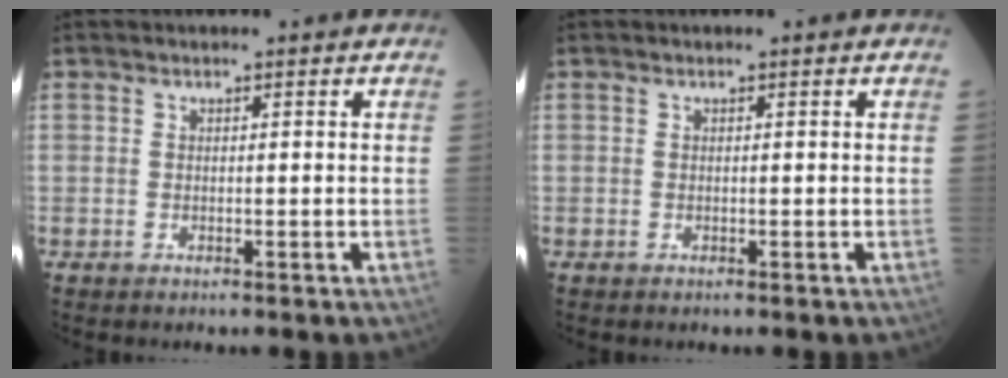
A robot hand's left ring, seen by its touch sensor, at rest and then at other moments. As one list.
[{"total": 0.0}]